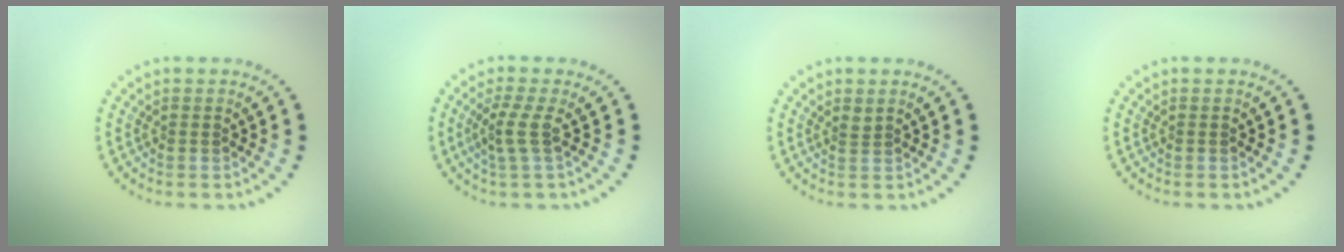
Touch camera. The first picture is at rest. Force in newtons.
{"total": 2.0, "press": 1.5, "slide": 1.4}
{"total": 0.9, "press": 0.5, "slide": 0.8}
{"total": 0.0}